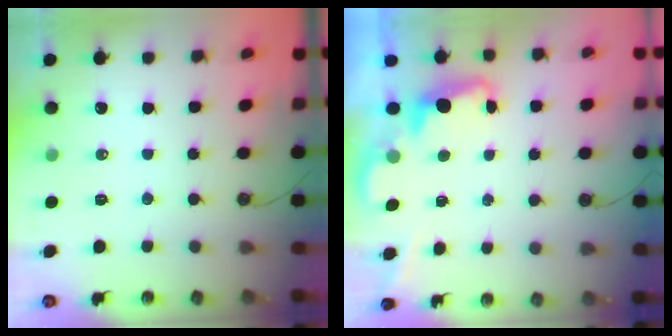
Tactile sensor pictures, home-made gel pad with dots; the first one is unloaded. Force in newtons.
{"total": 2.1, "press": 2.1, "slide": 0.5}